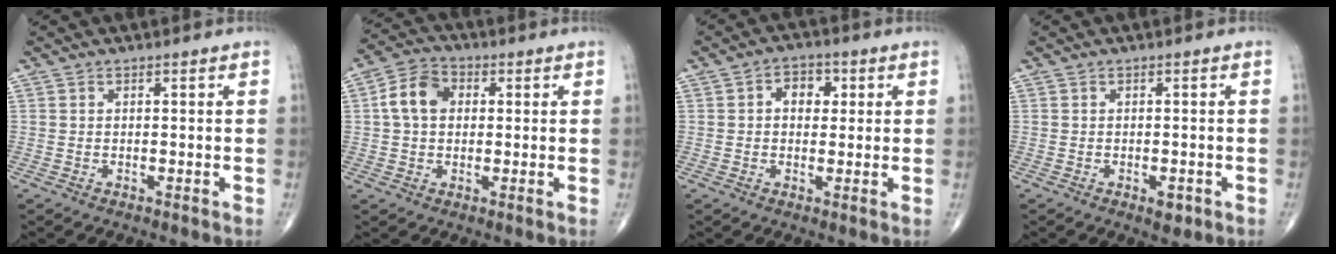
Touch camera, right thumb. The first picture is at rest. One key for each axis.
{"total": 7.7, "fx": 1.1, "fy": 5.7, "fz": 5.1, "tx": -0.086, "ty": 0.019, "tz": 0.011}
{"total": 5.1, "fx": 1.1, "fy": 3.7, "fz": 3.3, "tx": -0.022, "ty": 0.004, "tz": 0.011}
{"total": 2.2, "fx": -0.9, "fy": 1.0, "fz": 1.7, "tx": -0.014, "ty": 0.000, "tz": -0.010}